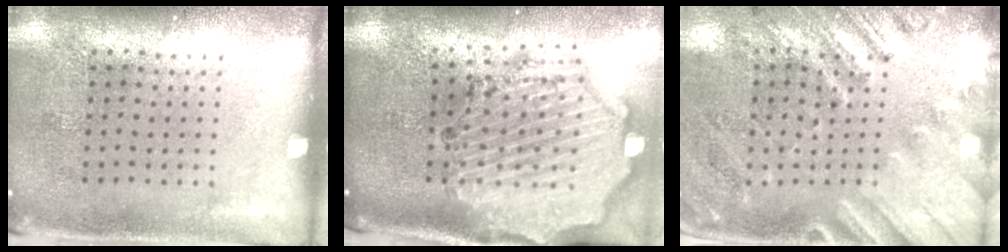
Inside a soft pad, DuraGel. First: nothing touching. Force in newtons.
{"total": 2.7, "press": 2.5, "slide": 1.1}
{"total": 2.4, "press": 1.9, "slide": 1.6}